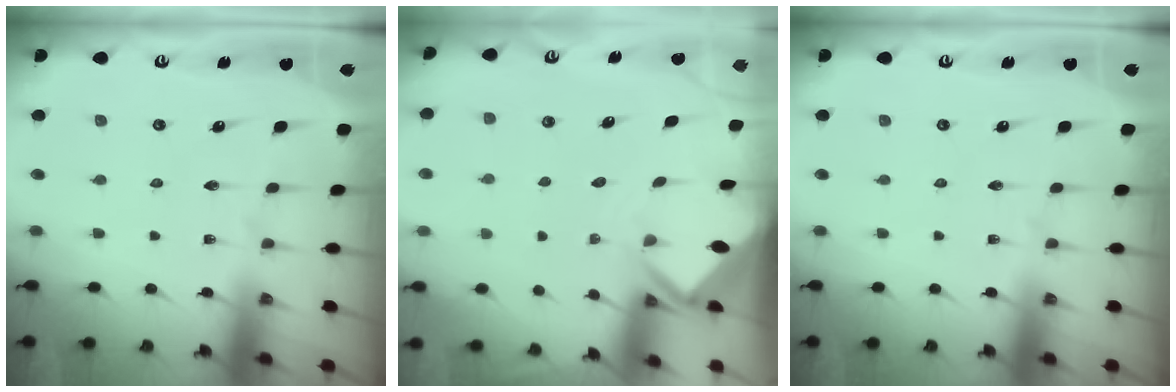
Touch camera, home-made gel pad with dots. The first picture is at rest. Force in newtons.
{"total": 2.9, "press": 2.9, "slide": 0.2}
{"total": 0.0}